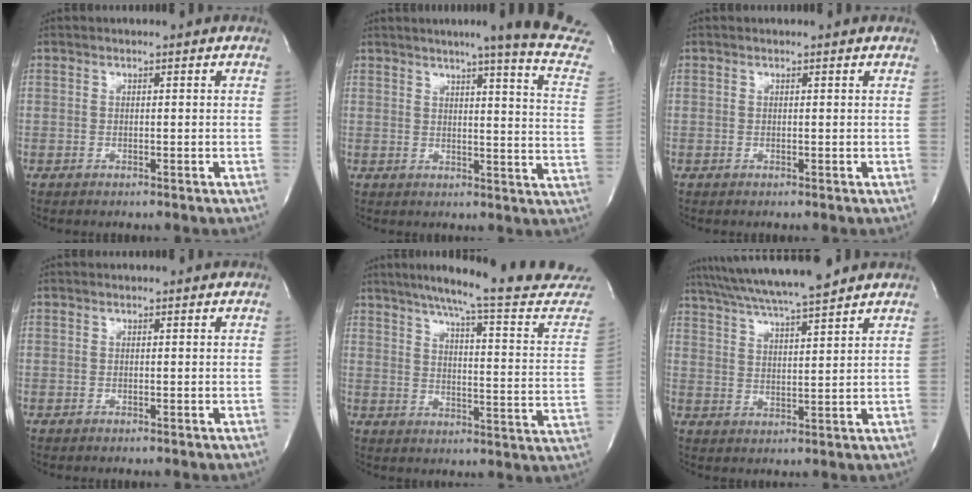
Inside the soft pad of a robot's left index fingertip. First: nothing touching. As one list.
[{"total": 16.3, "force": [13.6, -1.6, 8.9], "torque": [-0.121, -0.070, 0.145]}, {"total": 1.1, "force": [1.1, 0.0, 0.2], "torque": [-0.010, 0.004, 0.011]}, {"total": 0.0}, {"total": 24.3, "force": [21.8, -0.2, 10.8], "torque": [-0.156, -0.077, 0.266]}, {"total": 13.2, "force": [11.6, -0.3, 6.3], "torque": [-0.119, 0.021, 0.185]}]